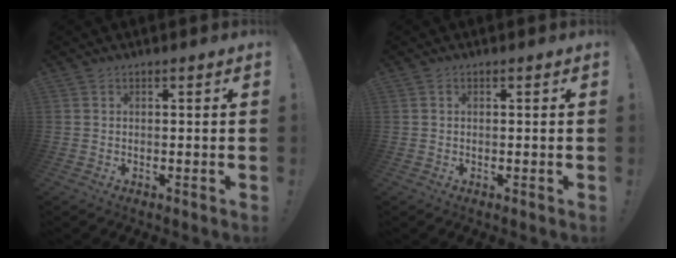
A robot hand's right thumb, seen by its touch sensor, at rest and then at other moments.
{"total": 0.0}